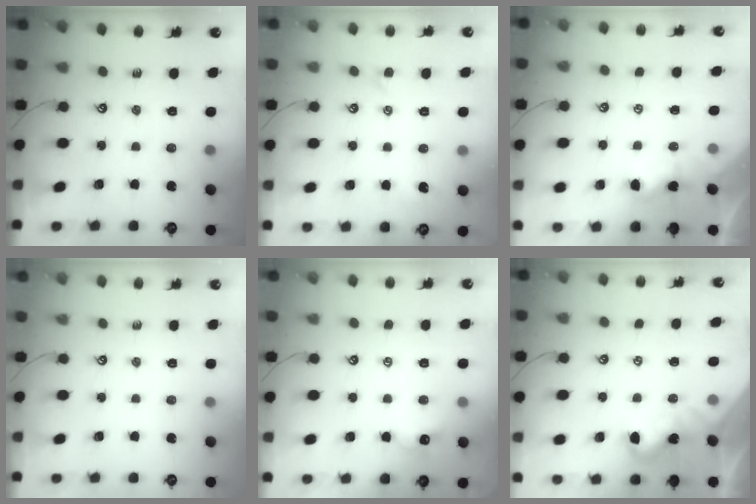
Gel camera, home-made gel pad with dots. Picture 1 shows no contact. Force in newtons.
{"total": 1.5, "press": 1.4, "slide": 0.5}
{"total": 2.3, "press": 2.3, "slide": 0.2}
{"total": 0.0}
{"total": 0.8, "press": 0.7, "slide": 0.4}
{"total": 1.8, "press": 1.8, "slide": 0.4}